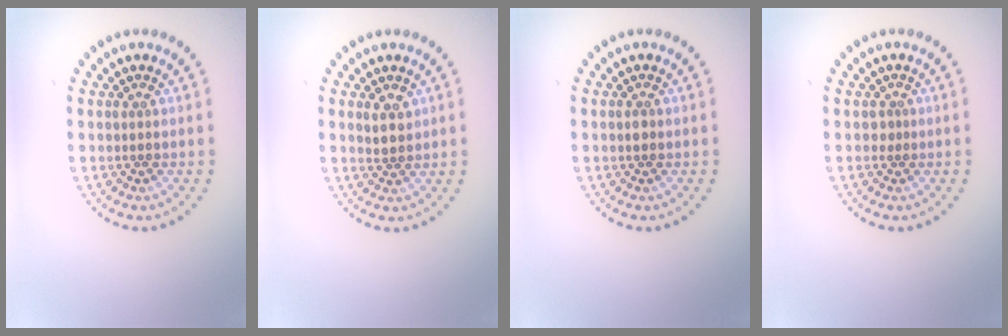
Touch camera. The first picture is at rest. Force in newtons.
{"total": 1.6, "press": 1.4, "slide": 0.8}
{"total": 0.6, "press": 0.6, "slide": 0.3}
{"total": 0.7, "press": 0.4, "slide": 0.6}